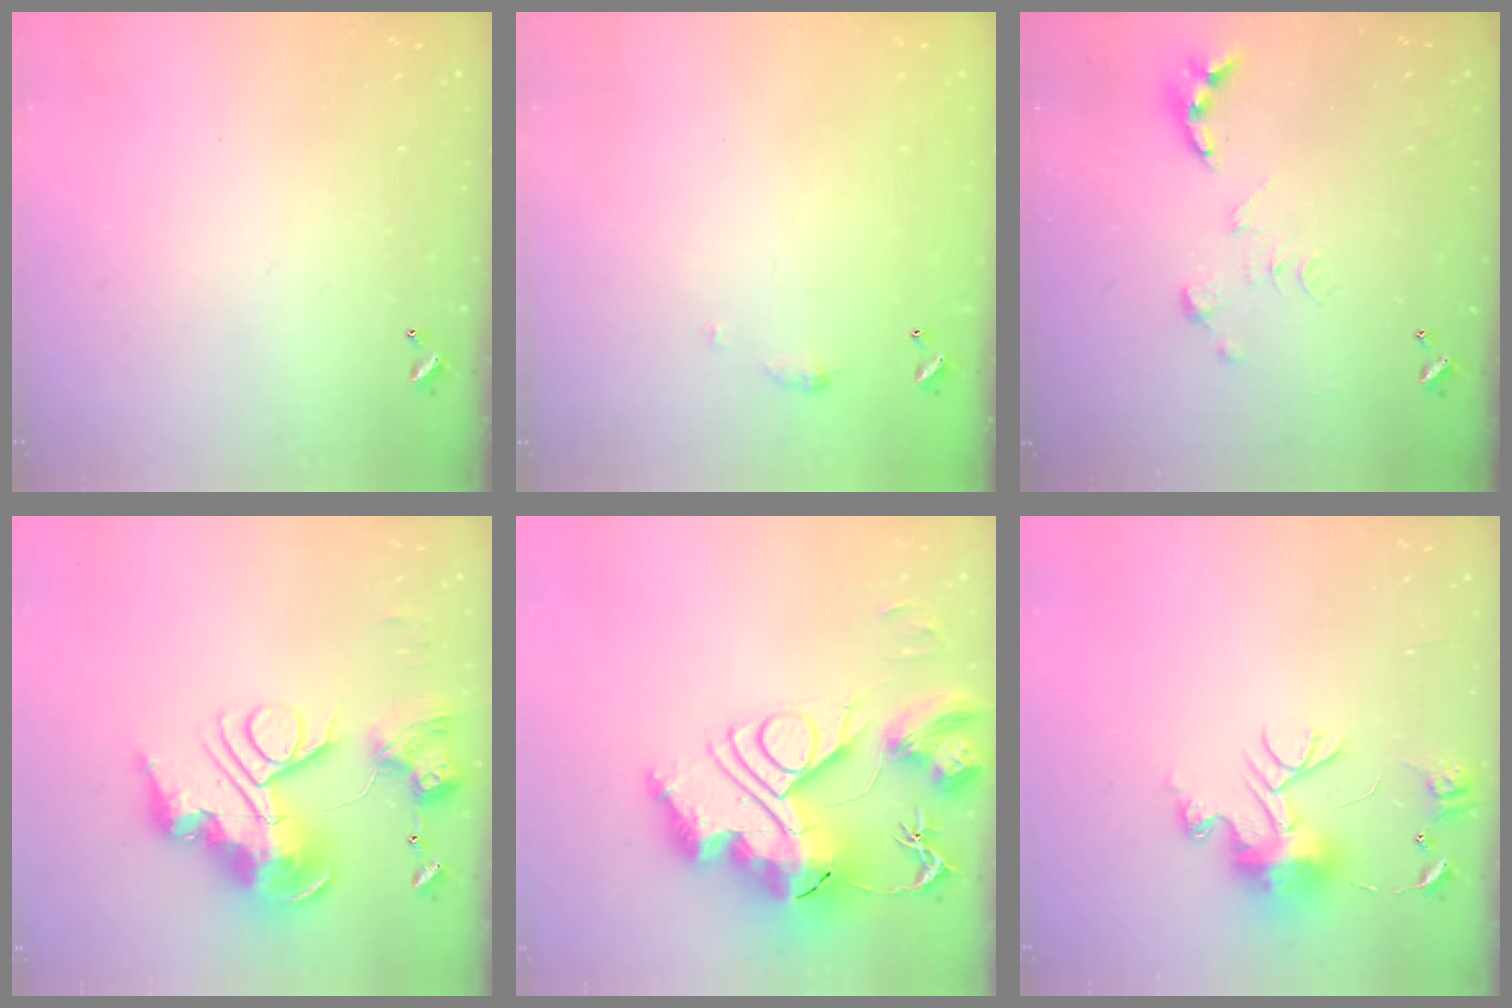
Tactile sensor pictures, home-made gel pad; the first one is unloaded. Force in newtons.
{"total": 3.5, "press": 3.5, "slide": 0.6}
{"total": 0.0}
{"total": 0.7, "press": 0.7, "slide": 0.0}
{"total": 0.7, "press": 0.7, "slide": 0.0}
{"total": 10.8, "press": 10.8, "slide": 1.2}